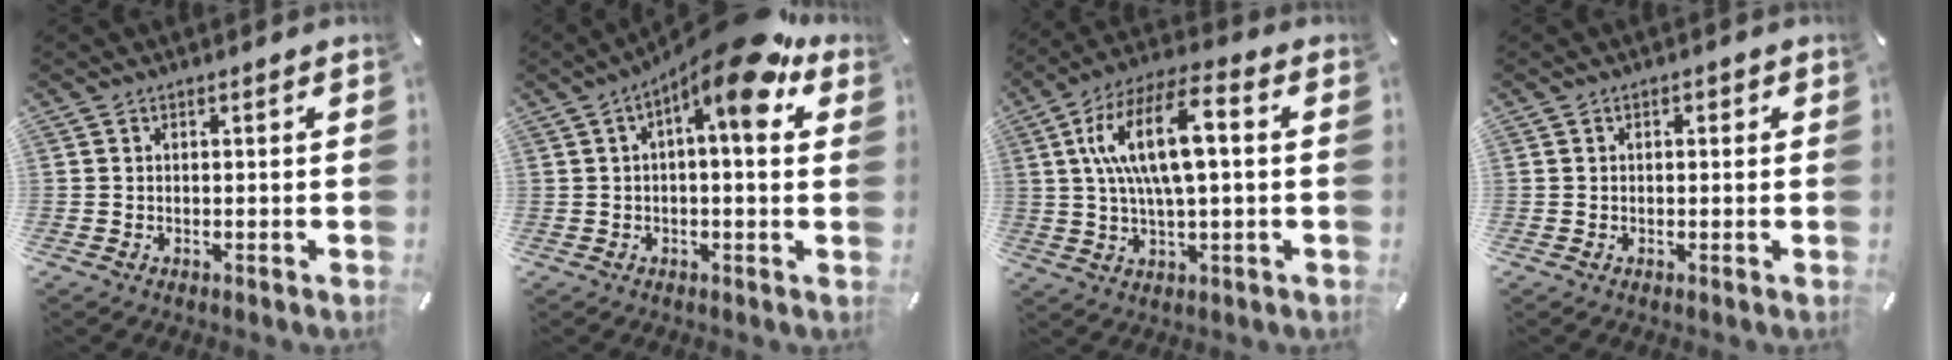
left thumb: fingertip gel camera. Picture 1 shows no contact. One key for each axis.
{"total": 12.5, "fx": 6.3, "fy": 3.3, "fz": 10.3, "tx": -0.140, "ty": -0.048, "tz": 0.097}
{"total": 16.1, "fx": 2.9, "fy": 6.6, "fz": 14.3, "tx": -0.293, "ty": 0.008, "tz": 0.047}
{"total": 1.0, "fx": 0.1, "fy": 0.7, "fz": 0.7, "tx": -0.006, "ty": 0.002, "tz": -0.002}